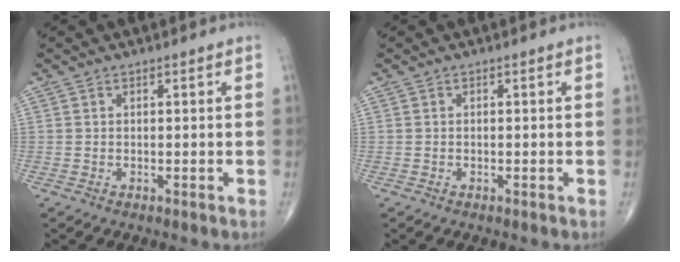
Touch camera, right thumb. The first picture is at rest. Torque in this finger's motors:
{"motor_torque": [0.21, 0.02, -0.02, 0.02, -0.05]}